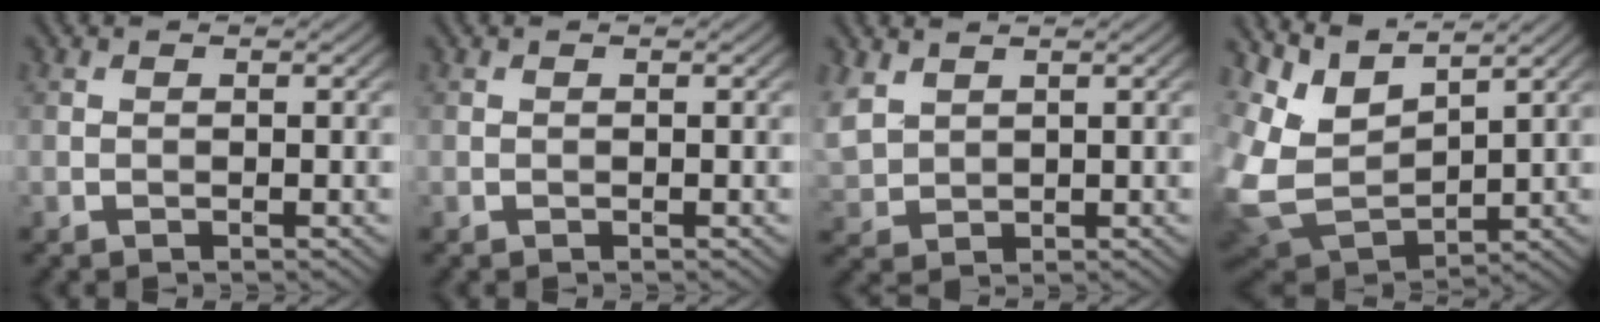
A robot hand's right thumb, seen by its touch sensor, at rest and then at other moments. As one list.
[{"total": 0.0}, {"total": 4.2, "force": [2.4, 2.7, 2.1], "torque": [-0.071, 0.003, 0.056]}, {"total": 9.4, "force": [4.9, 4.6, 6.5], "torque": [-0.177, -0.001, 0.103]}]